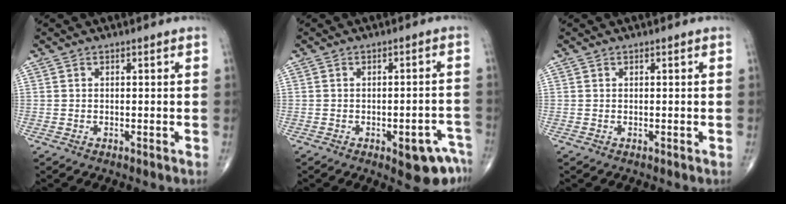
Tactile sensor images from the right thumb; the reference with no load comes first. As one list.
[{"total": 8.1, "force": [-4.5, 3.1, 6.1], "torque": [-0.052, 0.026, -0.049]}, {"total": 0.0}]